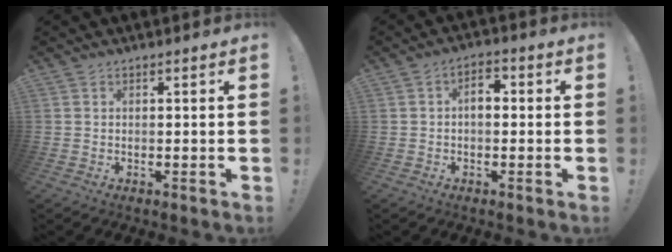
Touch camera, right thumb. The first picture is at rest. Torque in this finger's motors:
{"motor_torque": [0.34, 0.44, 0.26, -0.33, 0.18]}